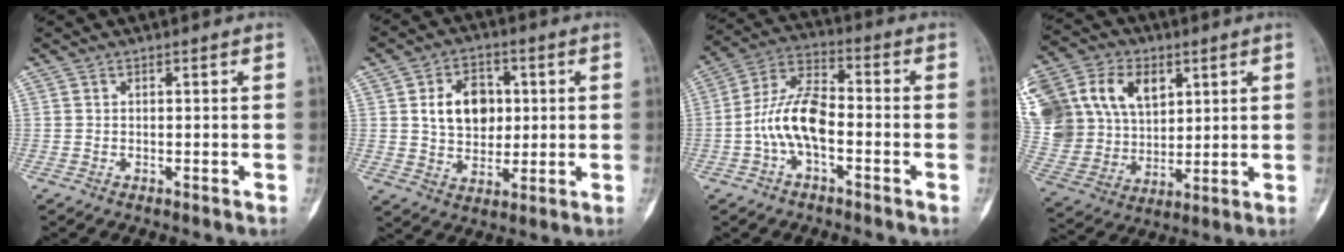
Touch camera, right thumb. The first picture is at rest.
{"total": 10.8, "force": [1.9, 7.9, 7.0], "torque": [-0.079, -0.002, 0.035]}
{"total": 10.8, "force": [-2.6, 5.3, 9.0], "torque": [-0.177, 0.042, -0.058]}
{"total": 28.3, "force": [9.8, 20.8, 16.5], "torque": [-0.381, 0.045, 0.200]}